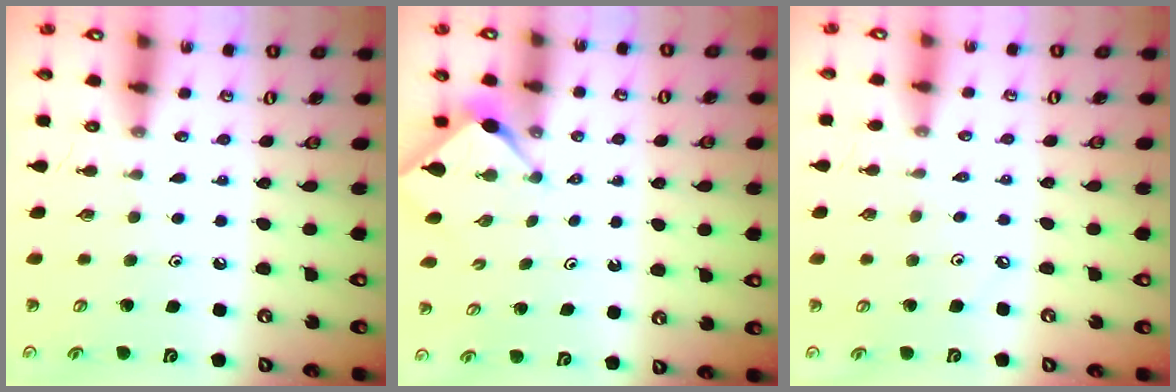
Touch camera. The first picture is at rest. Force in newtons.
{"total": 2.8, "press": 2.8, "slide": 0.5}
{"total": 2.1, "press": 2.0, "slide": 0.5}